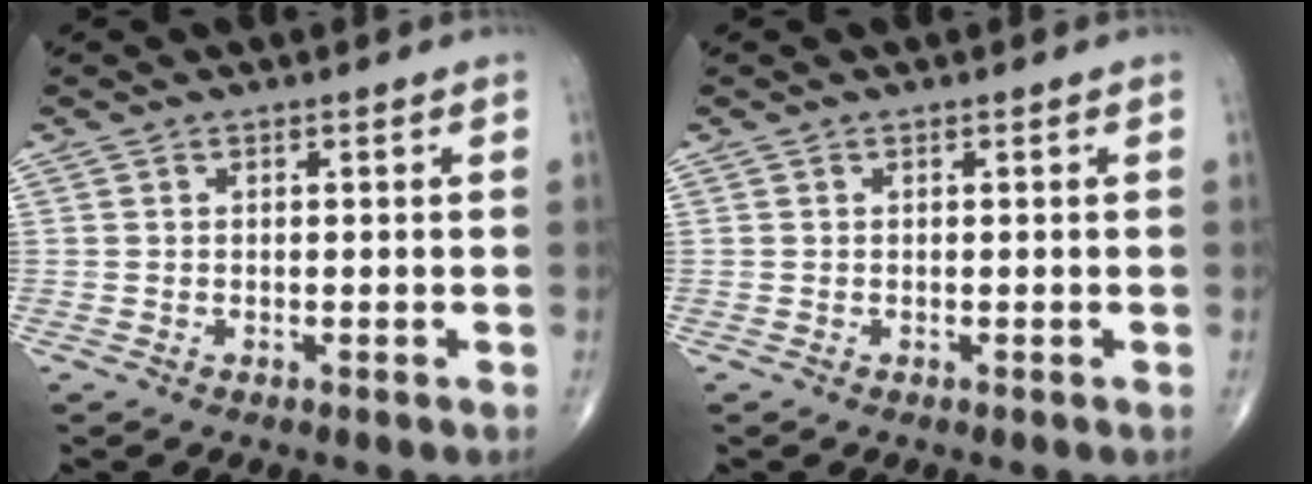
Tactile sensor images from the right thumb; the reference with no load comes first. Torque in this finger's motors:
{"motor_torque": [-0.02, 0.00, -0.01, 0.01, 0.01]}